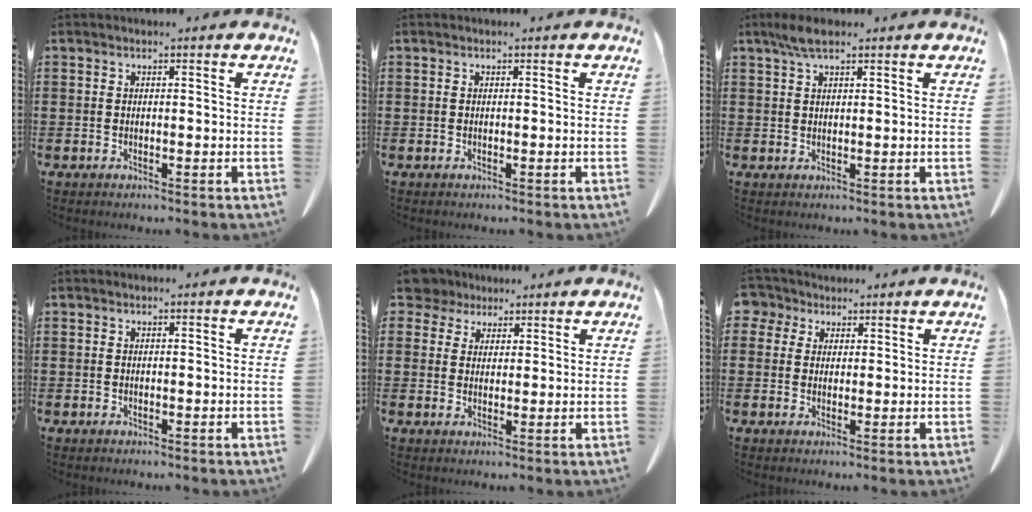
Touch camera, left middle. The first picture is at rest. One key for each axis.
{"total": 0.0}
{"total": 3.3, "fx": 2.0, "fy": 0.9, "fz": 2.5, "tx": -0.054, "ty": 0.004, "tz": 0.035}
{"total": 0.0}
{"total": 4.2, "fx": 3.2, "fy": 2.6, "fz": 0.8, "tx": -0.029, "ty": 0.004, "tz": 0.058}
{"total": 3.3, "fx": 2.1, "fy": 2.5, "fz": 0.5, "tx": -0.017, "ty": 0.008, "tz": 0.037}